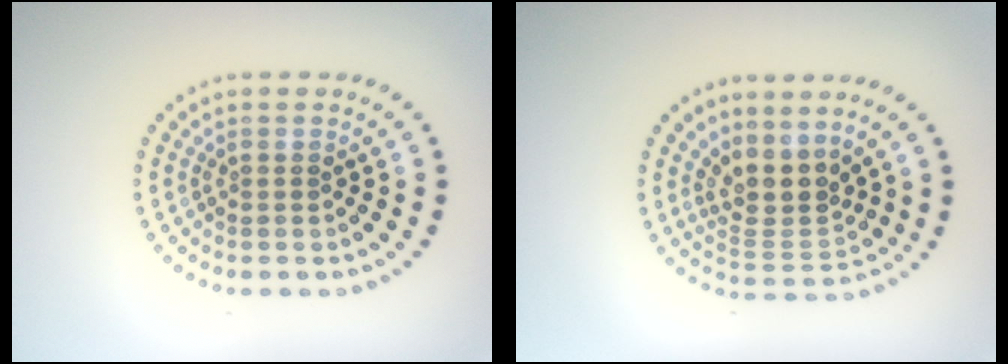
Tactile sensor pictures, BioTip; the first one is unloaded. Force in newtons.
{"total": 3.6, "press": 2.7, "slide": 2.4}